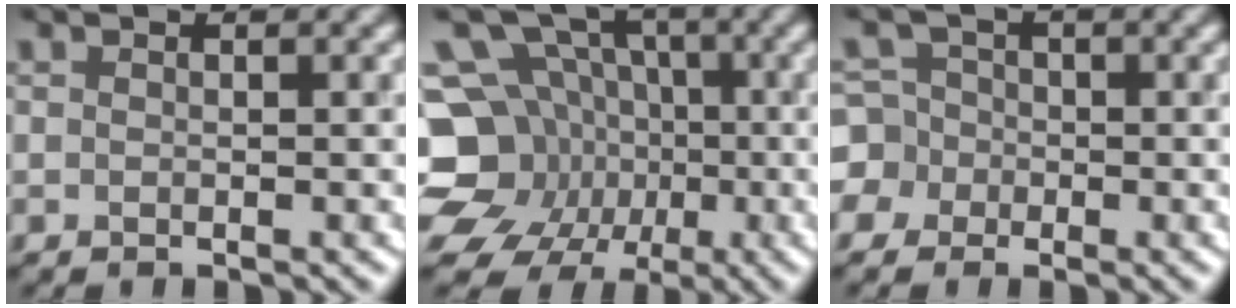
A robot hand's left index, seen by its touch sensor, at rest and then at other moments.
{"total": 14.9, "force": [-3.5, 13.4, 5.4], "torque": [-0.132, 0.001, -0.083]}
{"total": 5.9, "force": [-1.9, 5.4, 1.2], "torque": [-0.020, 0.013, -0.066]}